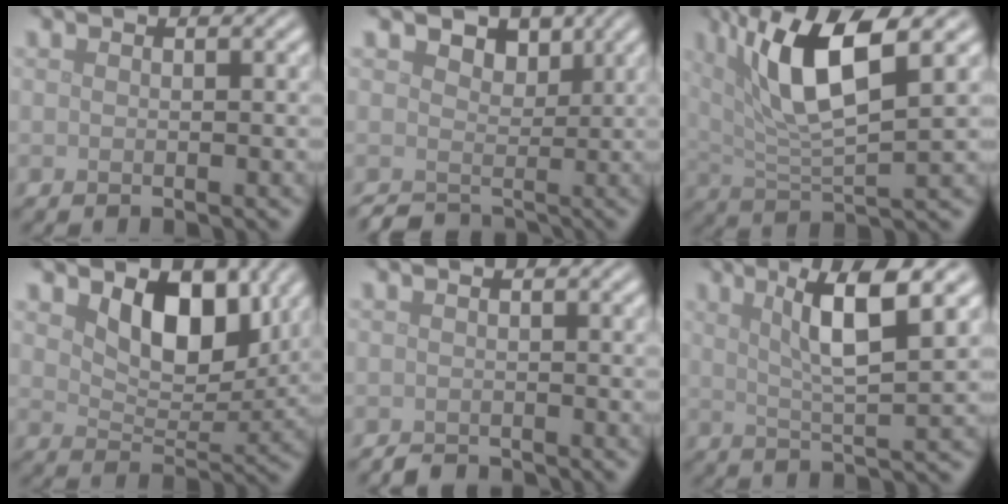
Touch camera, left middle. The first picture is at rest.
{"total": 3.4, "force": [1.2, 2.7, 1.6], "torque": [-0.030, -0.007, 0.010]}
{"total": 8.4, "force": [3.4, 2.2, 7.4], "torque": [-0.132, 0.000, 0.061]}
{"total": 6.0, "force": [2.9, 3.4, 4.0], "torque": [-0.069, -0.015, 0.042]}
{"total": 1.0, "force": [-1.0, 0.2, 0.2], "torque": [-0.003, -0.001, -0.022]}
{"total": 6.6, "force": [2.5, 1.2, 5.9], "torque": [-0.091, 0.005, 0.043]}